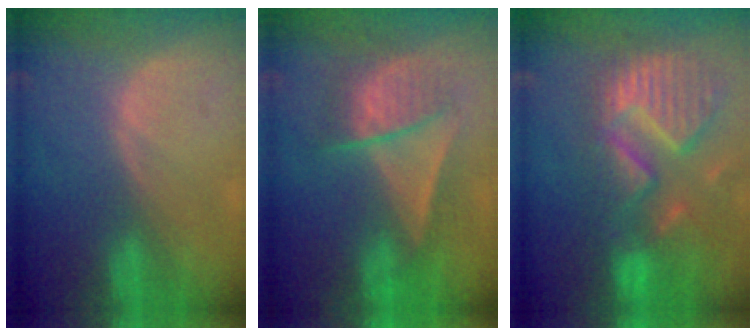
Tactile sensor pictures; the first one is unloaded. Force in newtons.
{"total": 6.8, "press": 6.8, "slide": 0.4}
{"total": 13.7, "press": 11.6, "slide": 7.4}